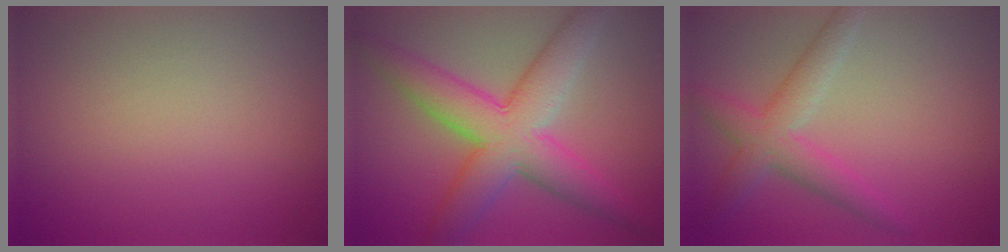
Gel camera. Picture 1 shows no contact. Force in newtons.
{"total": 8.3, "press": 8.3, "slide": 0.1}
{"total": 3.8, "press": 3.8, "slide": 0.2}